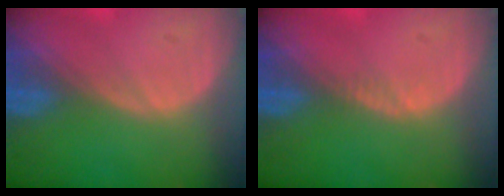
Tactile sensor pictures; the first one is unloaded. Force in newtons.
{"total": 0.7, "press": 0.6, "slide": 0.4}